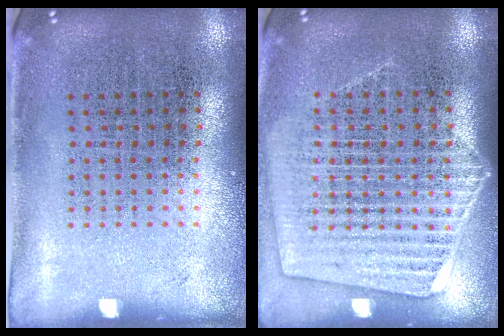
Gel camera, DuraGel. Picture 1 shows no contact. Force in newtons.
{"total": 1.7, "press": 1.6, "slide": 0.7}